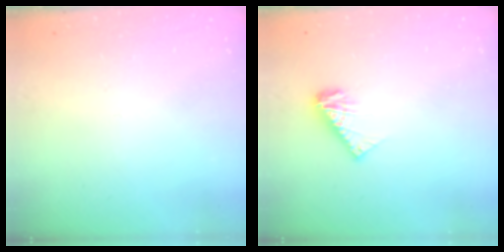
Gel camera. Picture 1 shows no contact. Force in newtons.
{"total": 6.6, "press": 6.5, "slide": 0.5}